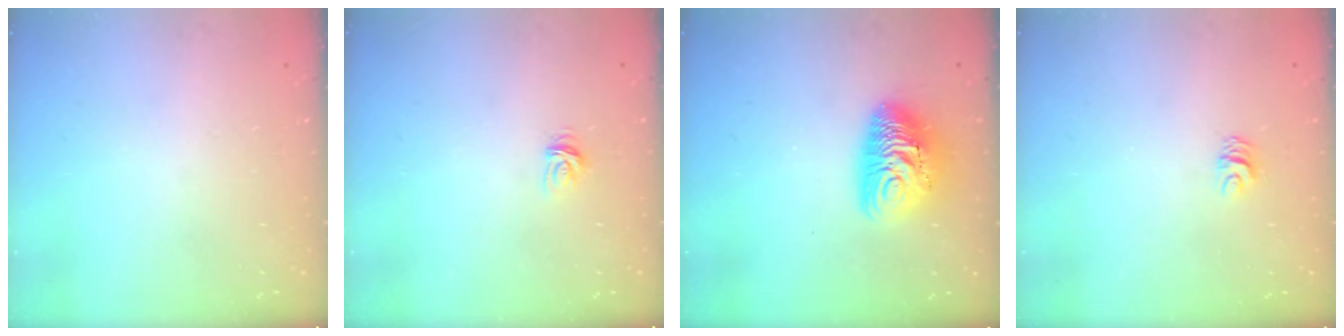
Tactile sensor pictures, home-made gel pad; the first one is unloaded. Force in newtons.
{"total": 3.7, "press": 3.7, "slide": 0.4}
{"total": 11.9, "press": 11.9, "slide": 0.9}
{"total": 5.1, "press": 5.0, "slide": 0.3}